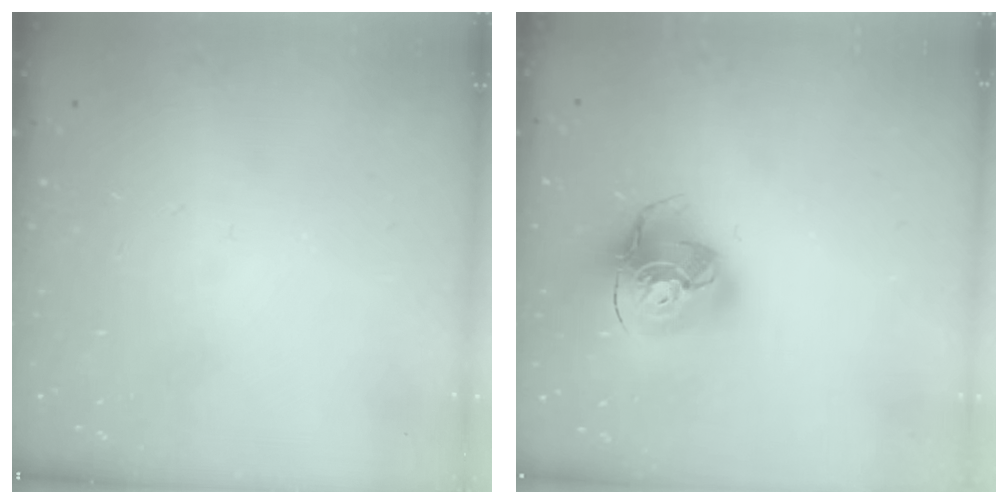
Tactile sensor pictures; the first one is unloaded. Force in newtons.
{"total": 14.4, "press": 14.3, "slide": 1.8}